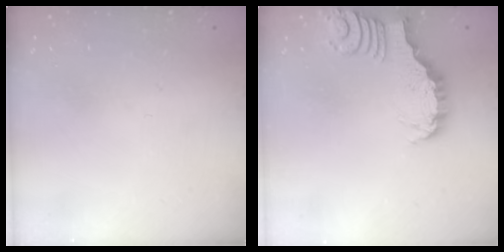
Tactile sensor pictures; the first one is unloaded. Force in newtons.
{"total": 3.4, "press": 3.4, "slide": 0.4}